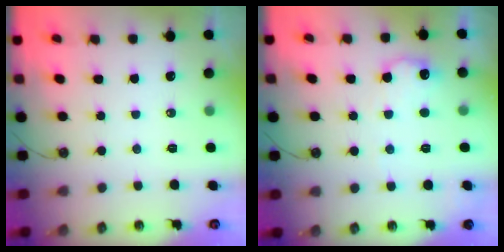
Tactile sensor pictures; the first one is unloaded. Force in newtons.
{"total": 8.5, "press": 8.4, "slide": 0.8}